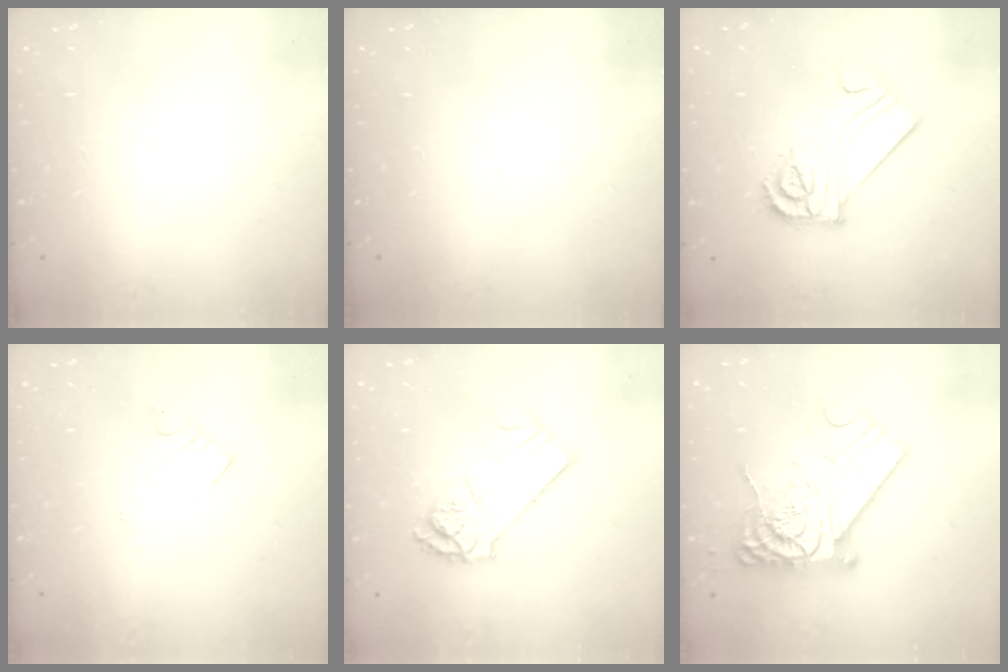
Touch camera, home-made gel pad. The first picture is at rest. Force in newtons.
{"total": 0.0}
{"total": 13.3, "press": 13.3, "slide": 1.3}
{"total": 3.7, "press": 3.7, "slide": 0.5}
{"total": 12.9, "press": 12.9, "slide": 0.7}
{"total": 18.8, "press": 18.7, "slide": 1.5}